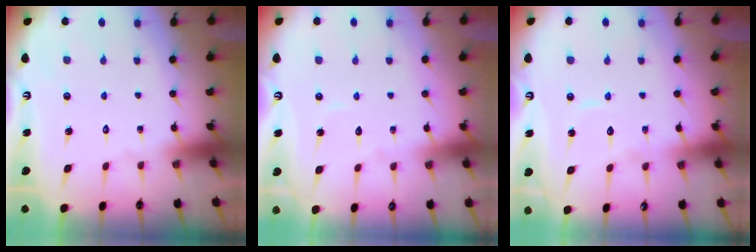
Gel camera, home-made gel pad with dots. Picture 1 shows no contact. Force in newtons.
{"total": 2.9, "press": 2.9, "slide": 0.3}
{"total": 6.7, "press": 6.7, "slide": 0.6}